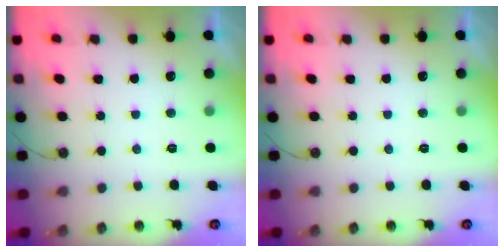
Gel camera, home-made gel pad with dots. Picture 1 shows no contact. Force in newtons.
{"total": 0.0}